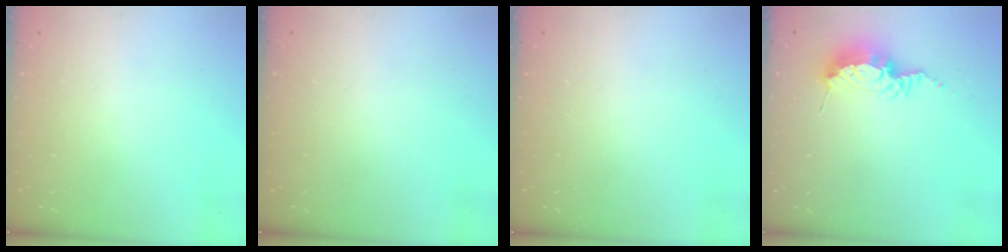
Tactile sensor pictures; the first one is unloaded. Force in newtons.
{"total": 0.0}
{"total": 0.0}
{"total": 9.2, "press": 9.2, "slide": 1.0}